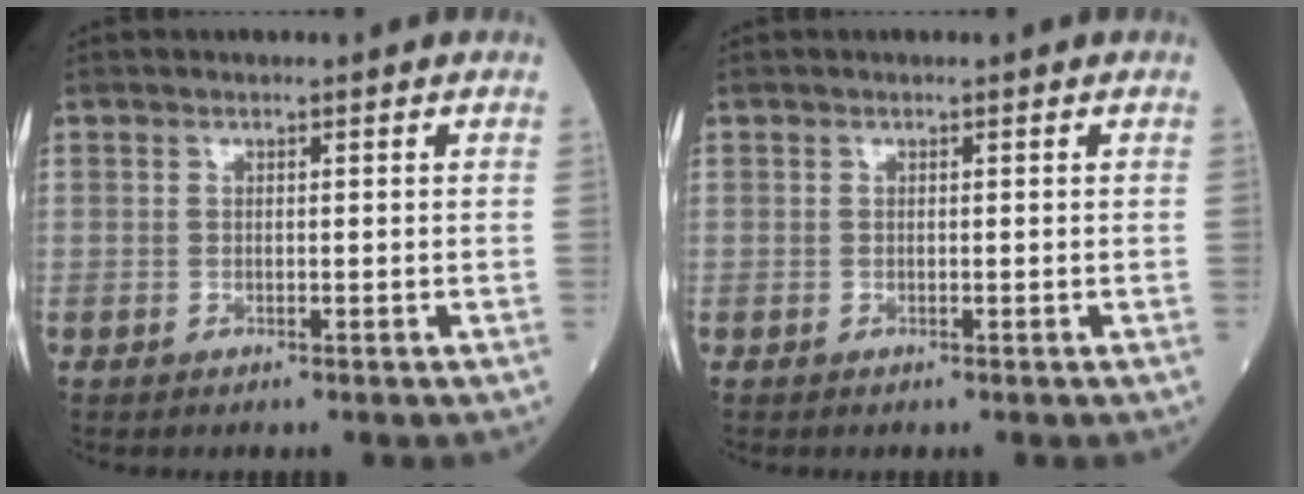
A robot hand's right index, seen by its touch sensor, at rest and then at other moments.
{"total": 0.0}